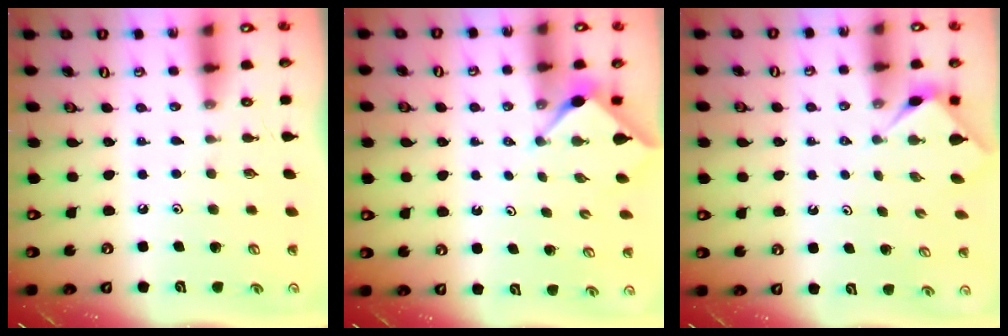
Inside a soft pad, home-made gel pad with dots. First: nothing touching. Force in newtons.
{"total": 2.9, "press": 2.9, "slide": 0.3}
{"total": 3.3, "press": 3.2, "slide": 0.3}